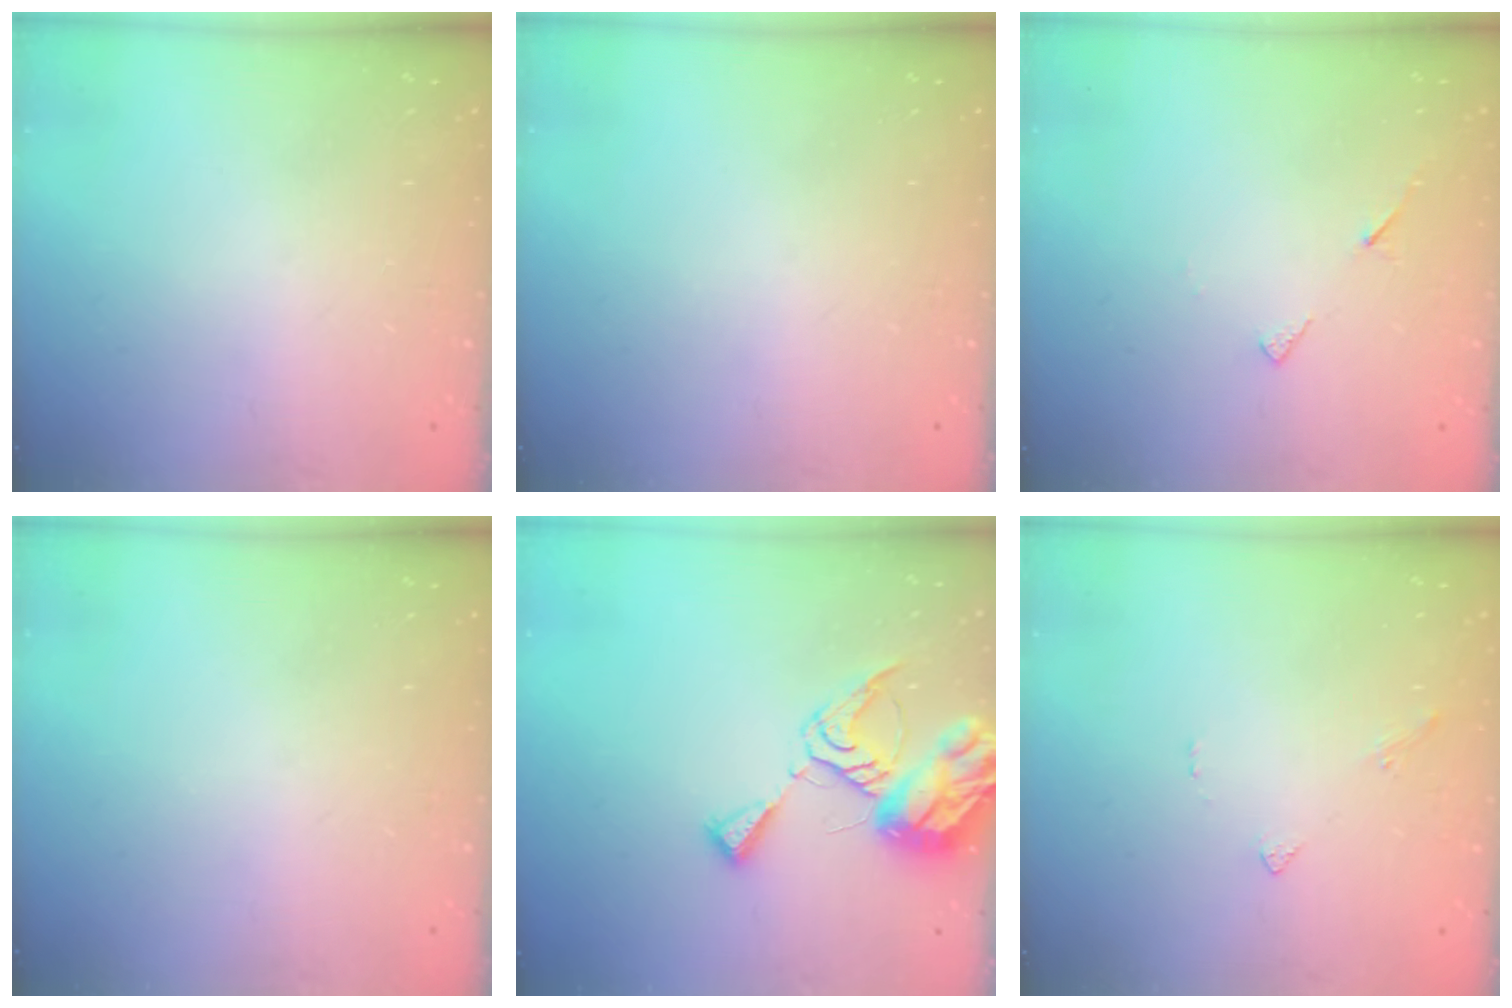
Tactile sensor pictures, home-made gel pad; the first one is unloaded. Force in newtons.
{"total": 0.0}
{"total": 6.1, "press": 6.1, "slide": 0.5}
{"total": 0.0}
{"total": 9.9, "press": 9.9, "slide": 1.1}
{"total": 1.6, "press": 1.5, "slide": 0.5}